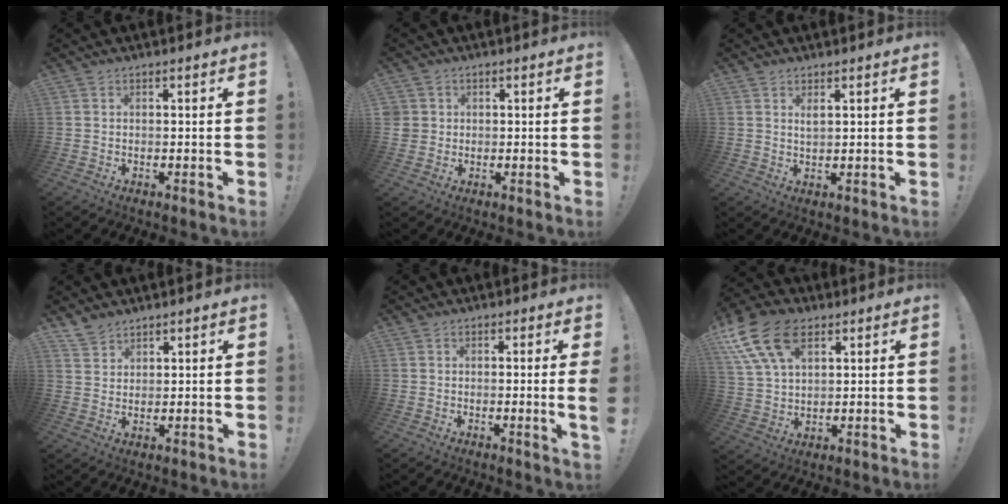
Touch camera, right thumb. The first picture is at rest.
{"total": 3.4, "force": [0.9, 3.2, 0.7], "torque": [-0.019, -0.002, 0.016]}
{"total": 2.0, "force": [1.1, 0.7, 1.5], "torque": [-0.017, -0.007, 0.017]}
{"total": 4.4, "force": [3.8, 2.1, 0.7], "torque": [-0.001, -0.027, 0.071]}
{"total": 3.0, "force": [-0.1, -0.7, 2.9], "torque": [-0.039, -0.010, -0.002]}
{"total": 16.8, "force": [8.2, 10.7, 10.0], "torque": [-0.186, -0.032, 0.154]}